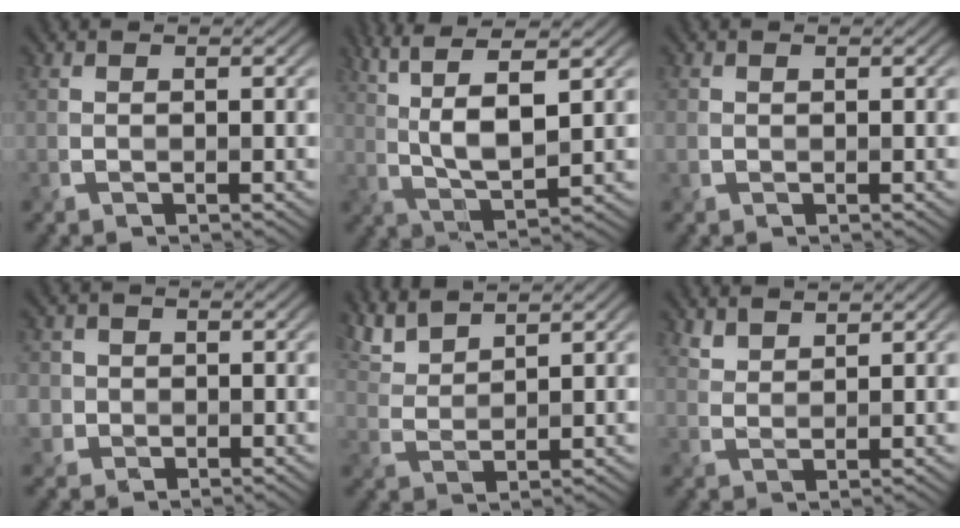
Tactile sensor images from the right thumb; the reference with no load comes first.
{"total": 8.7, "force": [3.4, 2.3, 7.6], "torque": [-0.165, 0.011, 0.067]}
{"total": 1.0, "force": [0.2, 0.9, 0.5], "torque": [-0.015, -0.001, 0.004]}
{"total": 3.0, "force": [0.2, 3.0, 0.4], "torque": [-0.014, -0.001, 0.000]}
{"total": 4.9, "force": [4.2, 0.9, 2.3], "torque": [-0.064, 0.009, 0.089]}
{"total": 2.6, "force": [2.3, 0.7, 0.8], "torque": [-0.023, 0.000, 0.055]}